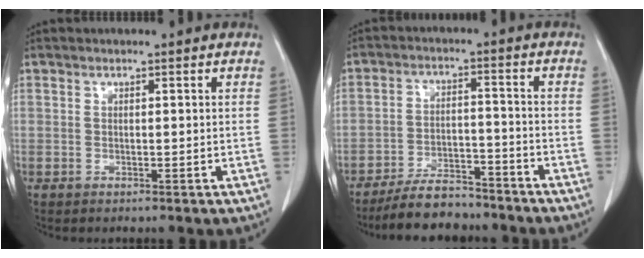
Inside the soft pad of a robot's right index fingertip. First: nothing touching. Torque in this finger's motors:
{"motor_torque": [-0.45, -0.32, -0.23, -0.08]}